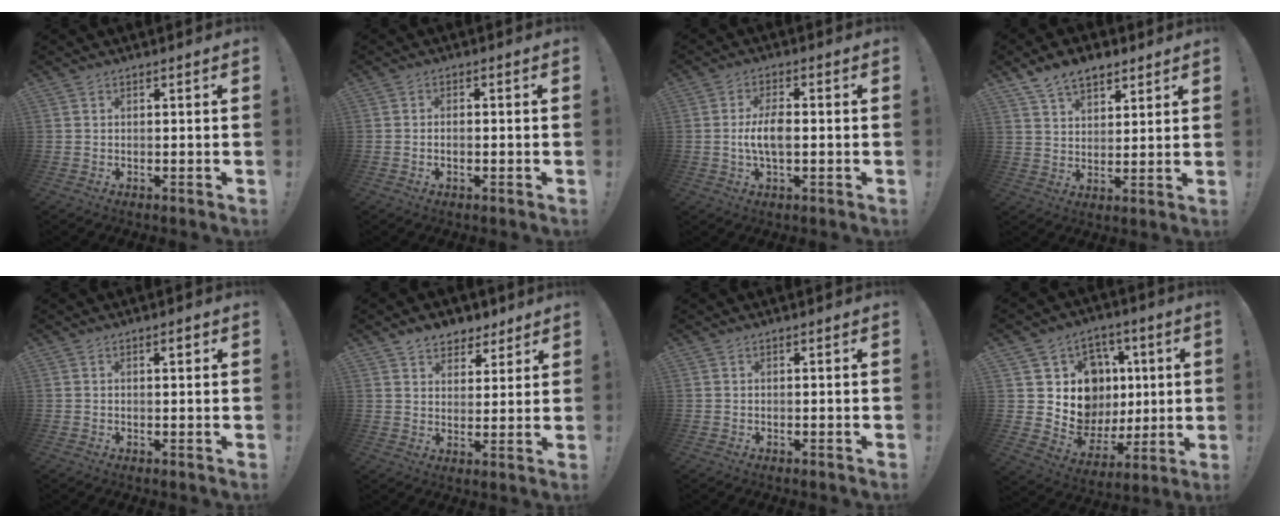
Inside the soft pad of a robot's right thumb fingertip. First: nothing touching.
{"total": 1.6, "force": [-0.6, 0.7, 1.3], "torque": [-0.017, 0.001, -0.013]}
{"total": 6.9, "force": [-0.8, 2.7, 6.3], "torque": [-0.139, 0.000, -0.018]}
{"total": 8.5, "force": [6.0, 4.7, 3.6], "torque": [-0.064, -0.024, 0.115]}
{"total": 1.5, "force": [0.8, 0.4, 1.3], "torque": [-0.013, -0.003, 0.009]}
{"total": 7.1, "force": [5.2, 4.7, 1.4], "torque": [-0.022, -0.033, 0.100]}
{"total": 0.0}
{"total": 15.8, "force": [4.4, 13.8, 6.3], "torque": [-0.087, -0.025, 0.123]}